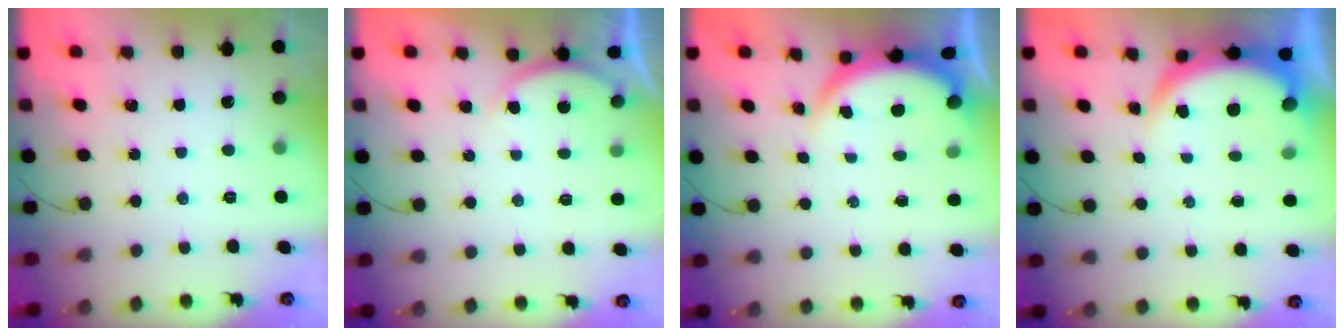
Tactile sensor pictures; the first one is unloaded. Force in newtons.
{"total": 3.0, "press": 3.0, "slide": 0.6}
{"total": 3.9, "press": 3.9, "slide": 0.1}
{"total": 6.3, "press": 6.2, "slide": 1.0}